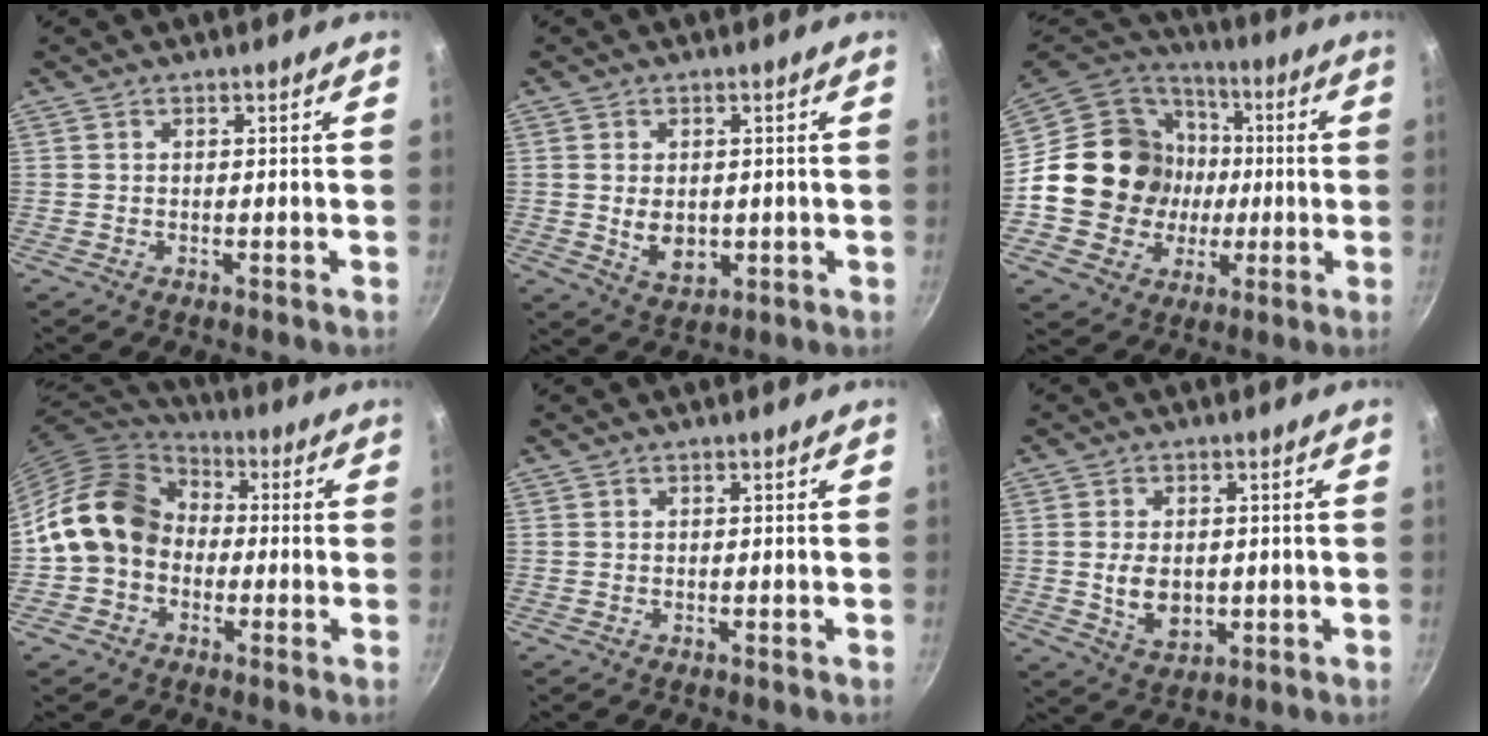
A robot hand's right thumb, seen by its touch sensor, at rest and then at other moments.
{"total": 6.0, "force": [-0.1, 4.2, 4.3], "torque": [-0.059, -0.009, 0.008]}
{"total": 20.8, "force": [-0.5, 18.9, 8.8], "torque": [-0.134, 0.030, 0.002]}
{"total": 14.4, "force": [-0.9, 11.9, 8.1], "torque": [-0.107, 0.040, -0.033]}
{"total": 0.0}
{"total": 7.0, "force": [-0.2, 4.7, 5.1], "torque": [-0.080, -0.005, 0.005]}